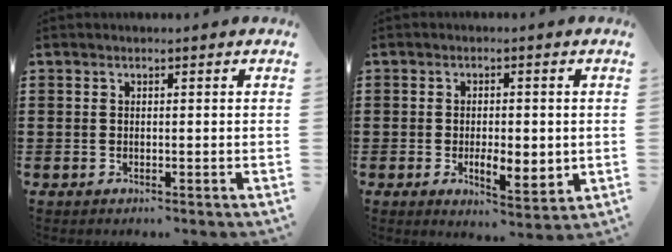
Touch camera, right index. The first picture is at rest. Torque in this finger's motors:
{"motor_torque": [0.30, -0.16, 0.32, 0.04]}